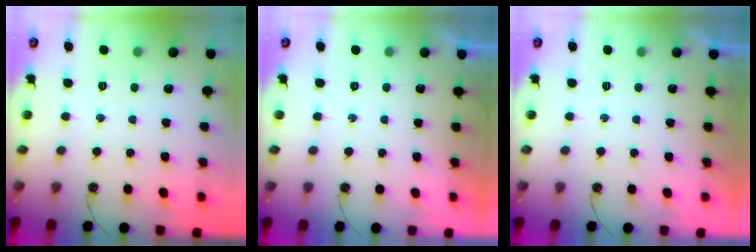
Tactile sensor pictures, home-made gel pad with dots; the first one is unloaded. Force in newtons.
{"total": 0.0}
{"total": 0.0}